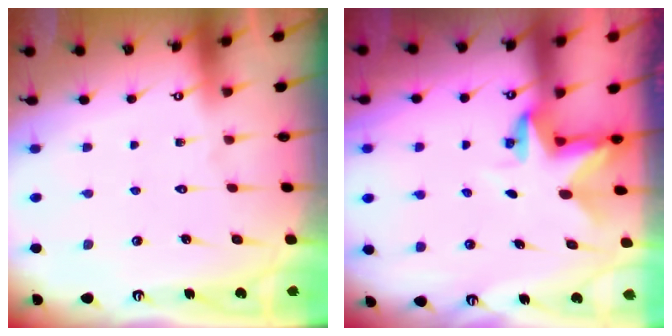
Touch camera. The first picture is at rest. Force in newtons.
{"total": 3.0, "press": 3.0, "slide": 0.3}